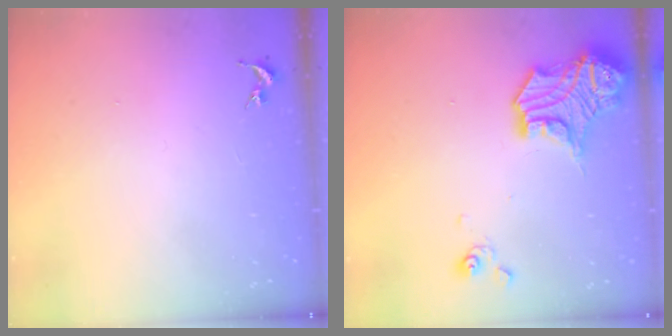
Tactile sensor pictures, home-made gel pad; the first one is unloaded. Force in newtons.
{"total": 17.0, "press": 16.9, "slide": 1.4}